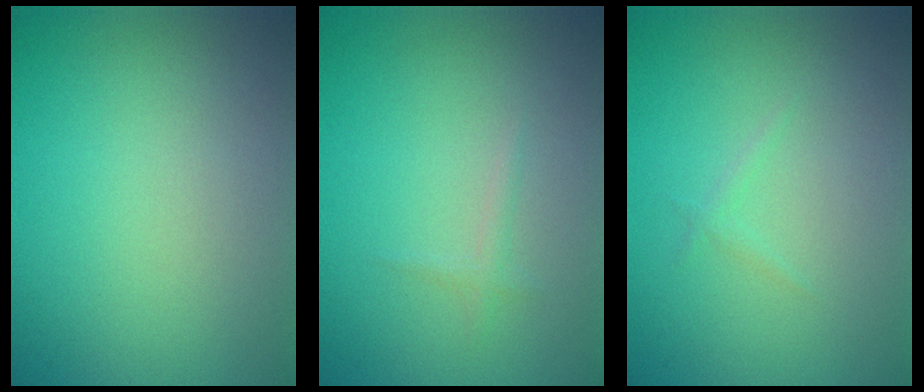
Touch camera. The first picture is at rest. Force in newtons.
{"total": 0.7, "press": 0.7, "slide": 0.0}
{"total": 0.5, "press": 0.5, "slide": 0.1}